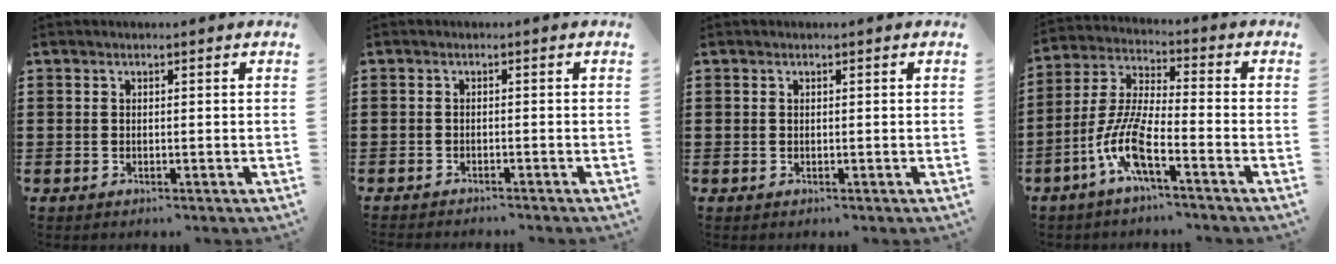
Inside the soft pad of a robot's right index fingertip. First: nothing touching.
{"total": 1.1, "force": [-1.1, -0.1, 0.0], "torque": [-0.001, 0.000, -0.022]}
{"total": 0.0}
{"total": 9.1, "force": [-4.9, 1.5, 7.5], "torque": [-0.181, -0.015, -0.098]}